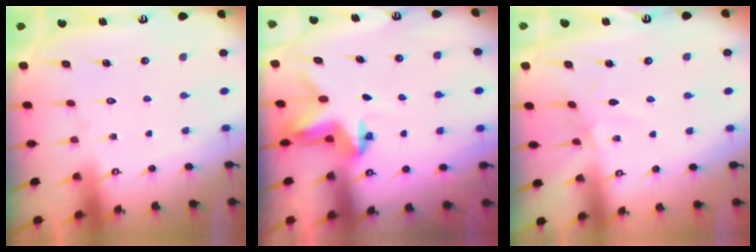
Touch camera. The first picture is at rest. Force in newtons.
{"total": 3.0, "press": 3.0, "slide": 0.0}
{"total": 2.9, "press": 2.9, "slide": 0.5}